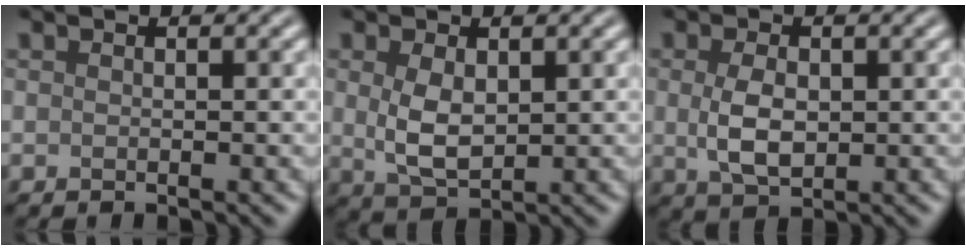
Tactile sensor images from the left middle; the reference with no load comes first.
{"total": 3.5, "force": [0.6, 2.0, 2.8], "torque": [-0.068, -0.002, 0.017]}
{"total": 3.5, "force": [0.1, 2.1, 2.8], "torque": [-0.065, 0.001, 0.005]}